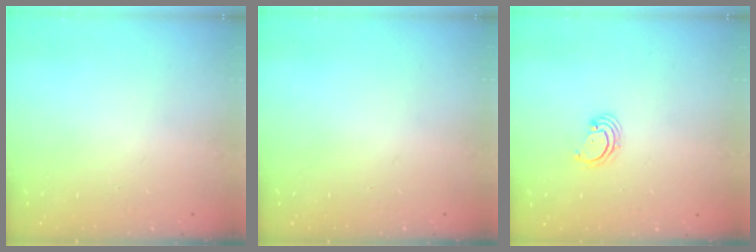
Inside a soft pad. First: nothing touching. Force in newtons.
{"total": 0.0}
{"total": 2.6, "press": 2.6, "slide": 0.3}